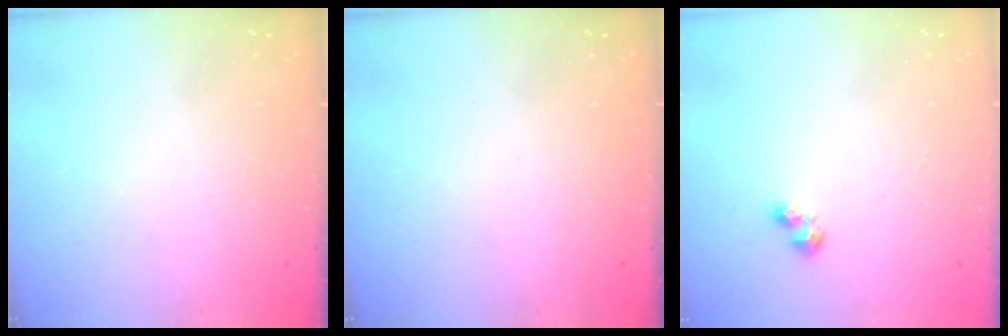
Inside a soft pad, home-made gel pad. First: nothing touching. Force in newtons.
{"total": 0.0}
{"total": 3.6, "press": 3.6, "slide": 0.5}